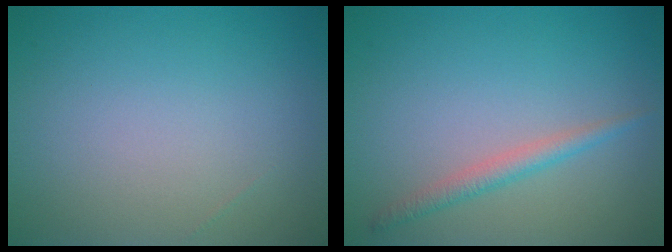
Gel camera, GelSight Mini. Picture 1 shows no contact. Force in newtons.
{"total": 1.8, "press": 1.8, "slide": 0.1}